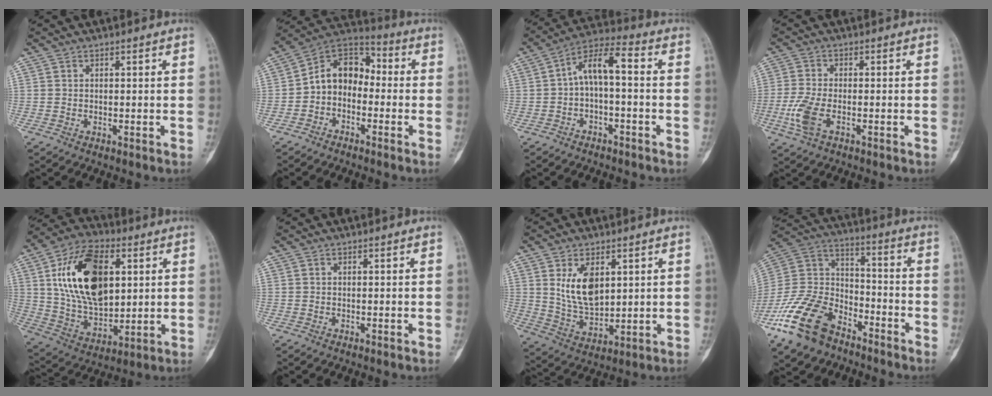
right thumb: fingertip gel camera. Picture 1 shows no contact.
{"total": 10.4, "force": [-1.7, 7.9, 6.5], "torque": [-0.080, 0.053, -0.049]}
{"total": 8.0, "force": [-0.8, 3.3, 7.2], "torque": [-0.128, 0.051, -0.023]}
{"total": 6.1, "force": [-2.2, 2.8, 5.0], "torque": [-0.127, 0.003, -0.042]}
{"total": 21.4, "force": [5.5, 12.4, 16.5], "torque": [-0.270, -0.011, 0.102]}
{"total": 0.0}
{"total": 9.9, "force": [3.3, 5.6, 7.5], "torque": [-0.118, -0.021, 0.078]}
{"total": 19.2, "force": [-12.6, 10.6, 9.9], "torque": [-0.193, 0.073, -0.236]}